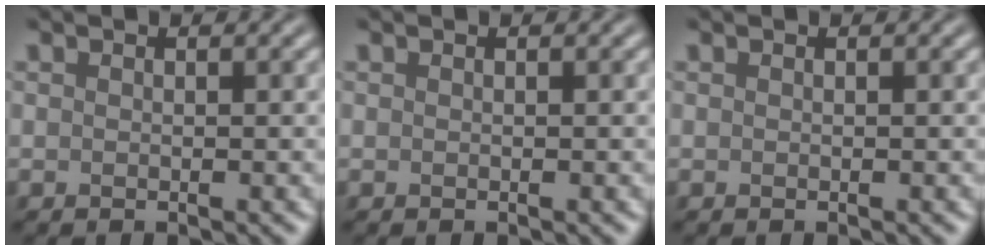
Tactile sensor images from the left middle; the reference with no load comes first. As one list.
[{"total": 0.0}, {"total": 0.0}]